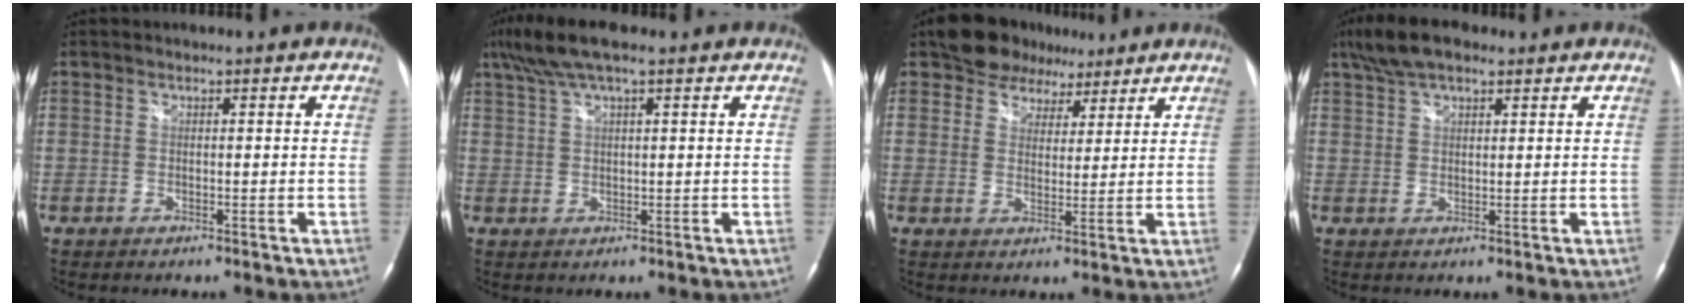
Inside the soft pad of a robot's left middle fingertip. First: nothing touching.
{"total": 7.3, "force": [5.1, 0.9, 5.2], "torque": [-0.108, 0.037, 0.092]}
{"total": 6.6, "force": [4.9, 4.3, 1.0], "torque": [-0.012, 0.014, 0.081]}
{"total": 6.9, "force": [4.9, 2.4, 4.2], "torque": [-0.090, 0.024, 0.091]}